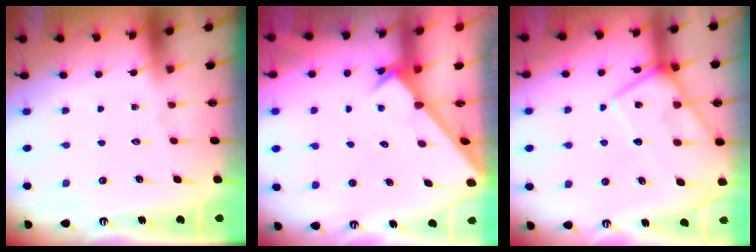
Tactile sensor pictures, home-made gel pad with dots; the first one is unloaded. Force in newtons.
{"total": 2.4, "press": 2.4, "slide": 0.1}
{"total": 13.1, "press": 13.0, "slide": 1.1}